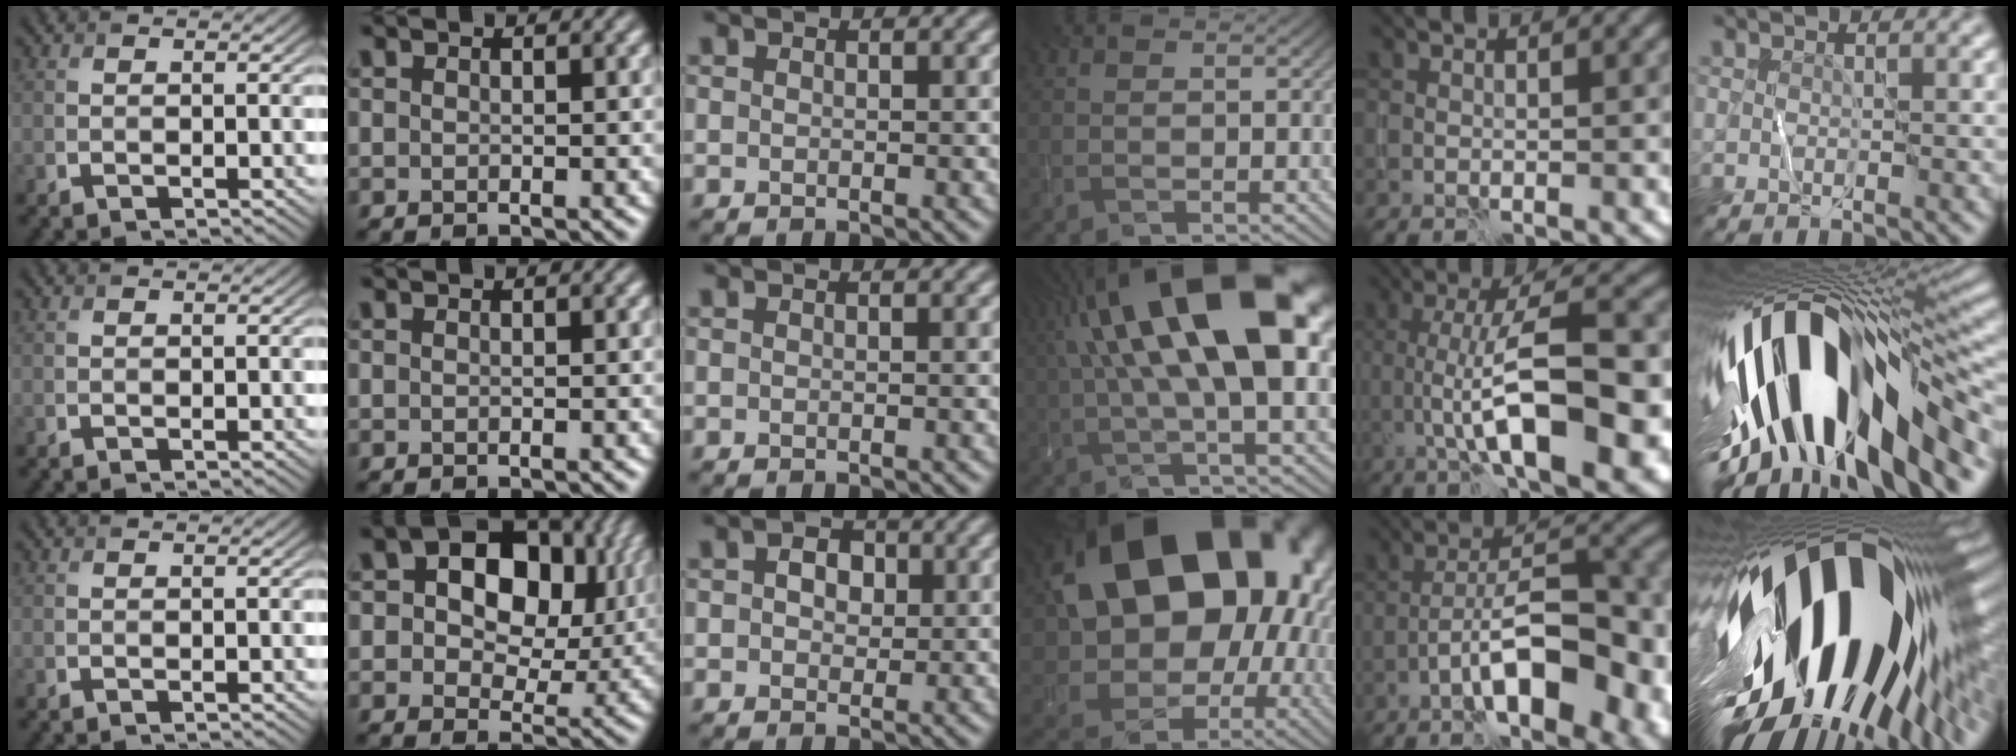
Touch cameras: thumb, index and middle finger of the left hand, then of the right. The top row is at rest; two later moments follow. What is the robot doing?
{"motion": "wipe", "object": "whiteboard"}